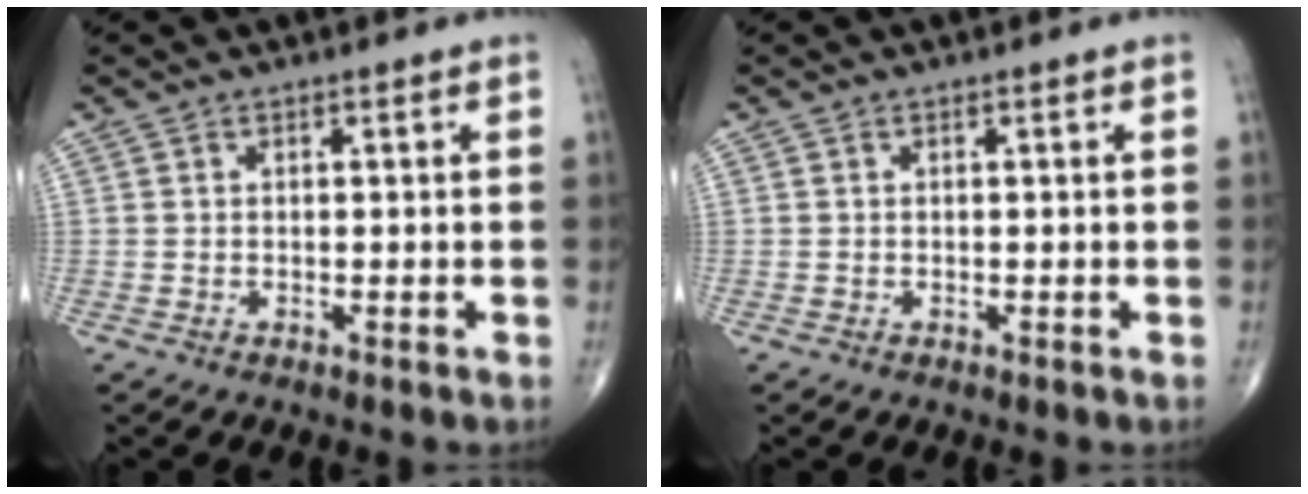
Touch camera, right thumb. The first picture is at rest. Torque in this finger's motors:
{"motor_torque": [0.00, 0.00, -0.01, 0.19, -0.05]}